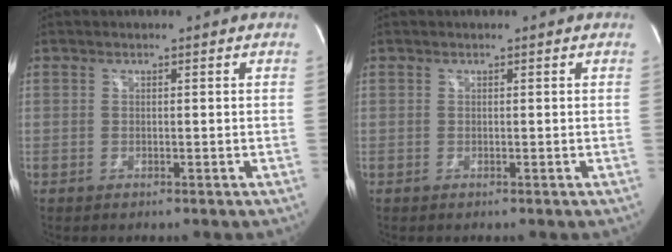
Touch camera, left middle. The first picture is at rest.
{"total": 0.0}